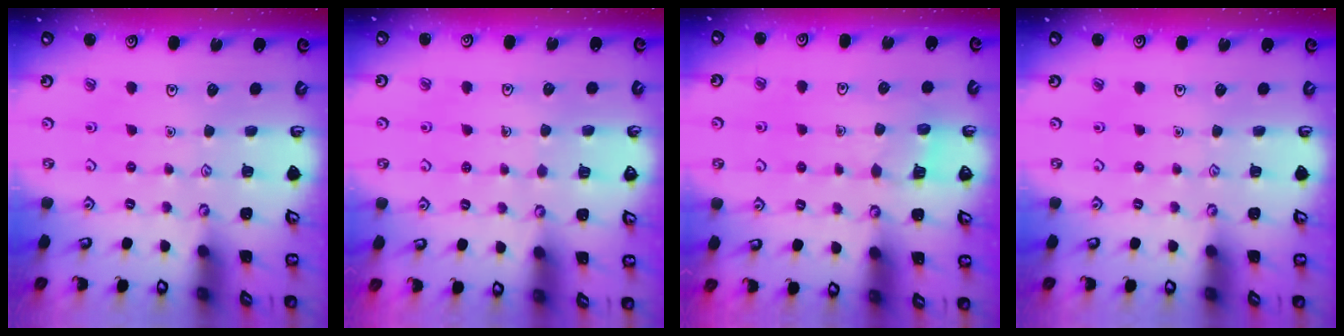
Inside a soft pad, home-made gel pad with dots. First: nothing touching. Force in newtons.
{"total": 4.0, "press": 4.0, "slide": 0.4}
{"total": 4.1, "press": 4.1, "slide": 0.4}
{"total": 0.0}